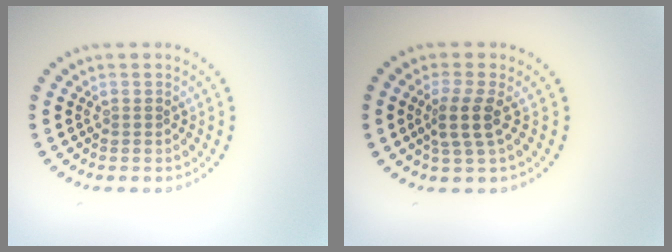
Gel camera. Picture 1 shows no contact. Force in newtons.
{"total": 2.5, "press": 2.0, "slide": 1.6}